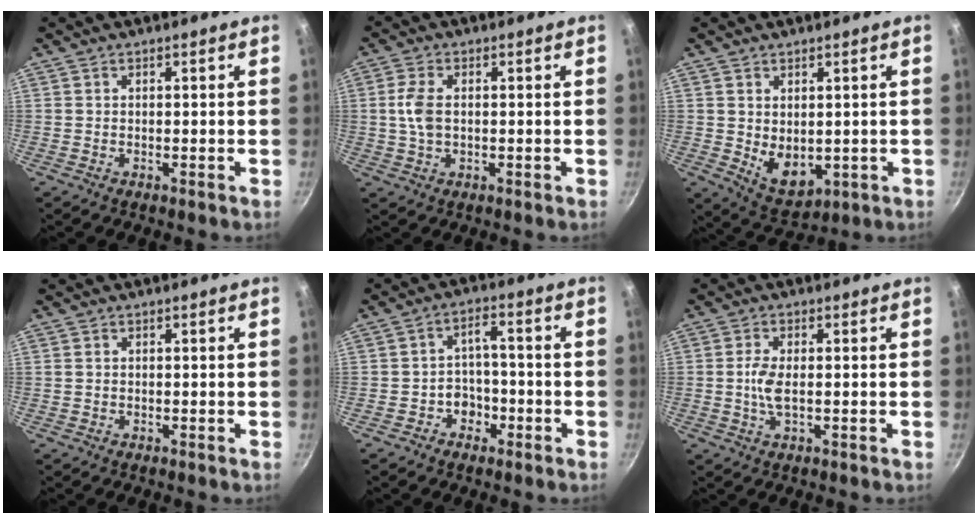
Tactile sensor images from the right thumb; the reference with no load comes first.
{"total": 5.3, "force": [0.3, 3.2, 4.2], "torque": [-0.088, 0.005, 0.005]}
{"total": 7.0, "force": [0.6, 4.8, 5.1], "torque": [-0.064, -0.021, 0.030]}
{"total": 0.6, "force": [0.1, 0.6, 0.3], "torque": [-0.004, 0.003, 0.001]}
{"total": 5.3, "force": [-2.5, 4.0, 2.5], "torque": [-0.009, 0.030, -0.040]}
{"total": 4.3, "force": [-0.3, 1.6, 3.9], "torque": [-0.093, 0.002, -0.010]}